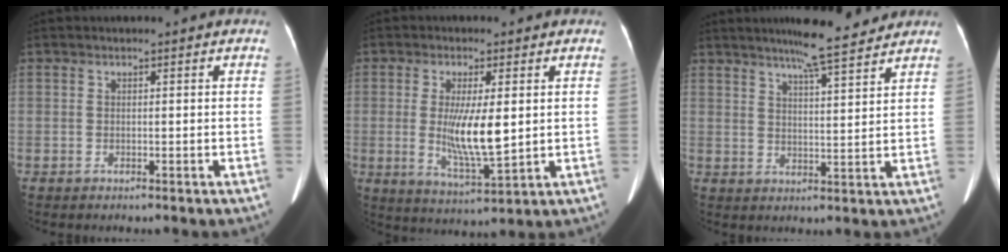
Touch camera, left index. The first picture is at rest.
{"total": 8.4, "force": [-0.5, 1.4, 8.3], "torque": [-0.160, -0.022, -0.002]}
{"total": 8.3, "force": [6.7, 0.2, 4.8], "torque": [-0.073, 0.008, 0.098]}